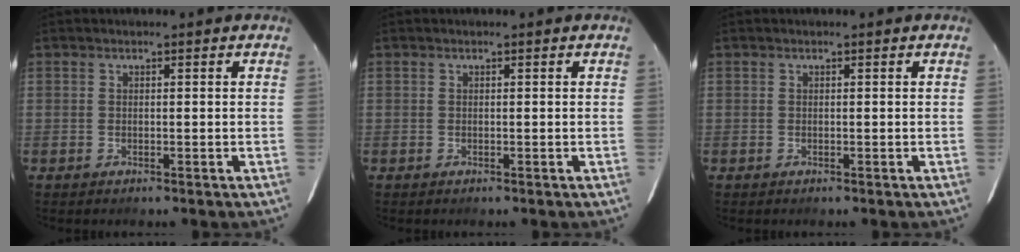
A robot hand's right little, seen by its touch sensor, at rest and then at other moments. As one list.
[{"total": 0.0}, {"total": 0.0}]